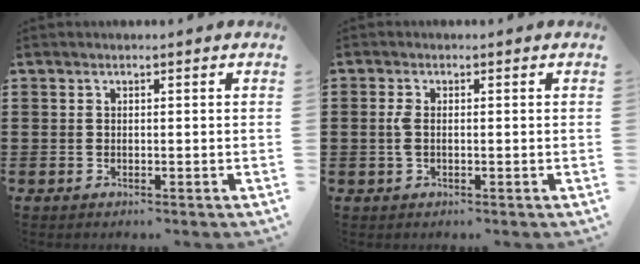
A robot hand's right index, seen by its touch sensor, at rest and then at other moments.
{"total": 2.1, "force": [-0.2, 0.8, 1.9], "torque": [-0.045, -0.002, -0.006]}